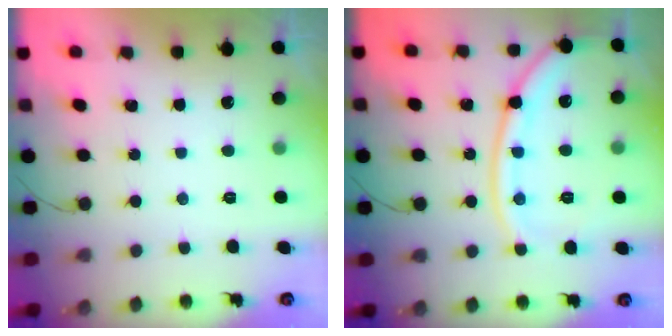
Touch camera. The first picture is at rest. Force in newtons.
{"total": 15.4, "press": 15.3, "slide": 1.5}